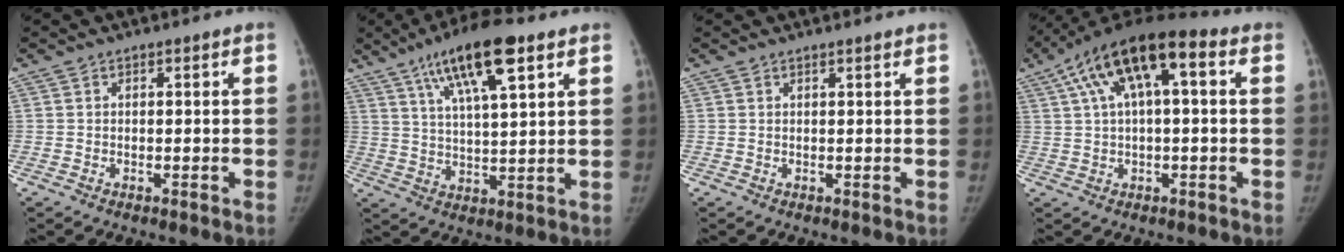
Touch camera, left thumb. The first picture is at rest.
{"total": 14.3, "force": [7.6, 3.8, 11.5], "torque": [-0.183, -0.017, 0.134]}
{"total": 1.4, "force": [1.3, 0.1, 0.6], "torque": [-0.001, 0.005, 0.020]}
{"total": 15.0, "force": [4.6, 5.8, 13.0], "torque": [-0.224, 0.036, 0.071]}